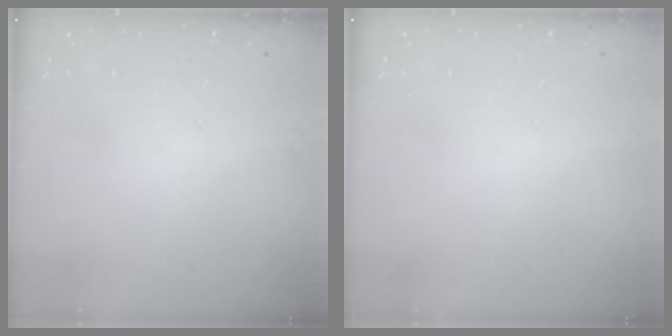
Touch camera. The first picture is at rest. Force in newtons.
{"total": 0.0}